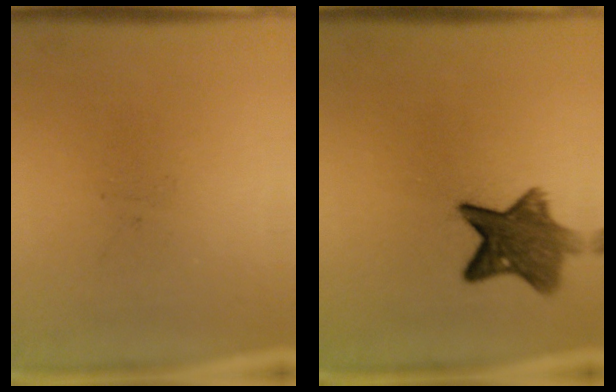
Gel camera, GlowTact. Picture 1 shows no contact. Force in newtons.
{"total": 8.6}